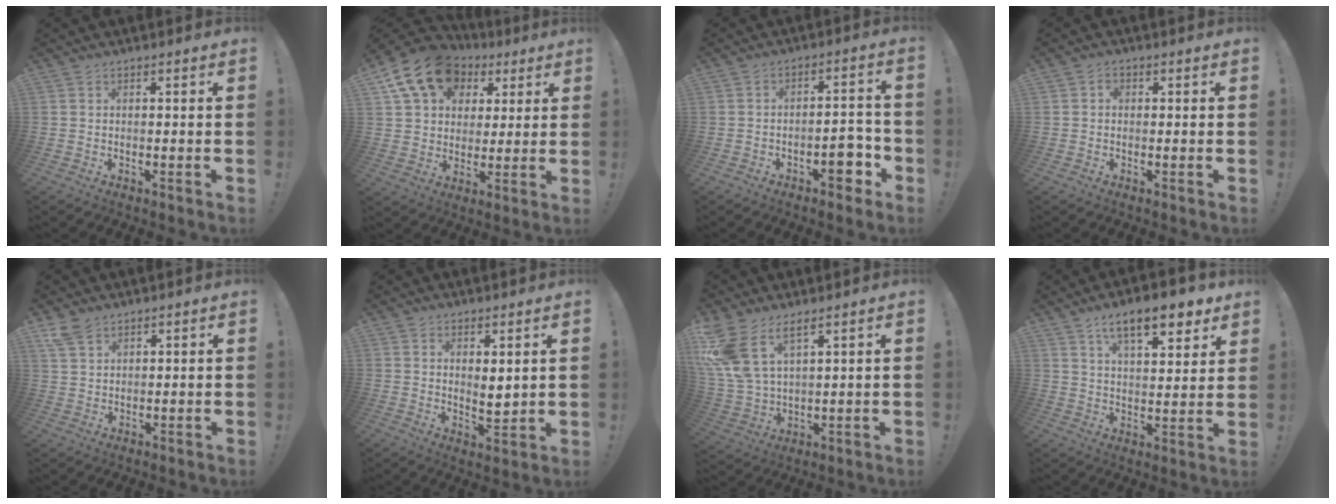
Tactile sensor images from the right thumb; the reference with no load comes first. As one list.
[{"total": 16.9, "force": [8.2, 12.2, 8.2], "torque": [-0.121, -0.041, 0.159]}, {"total": 8.4, "force": [-4.1, 4.1, 6.1], "torque": [-0.062, 0.021, -0.068]}, {"total": 1.5, "force": [-0.1, 1.3, 0.8], "torque": [-0.008, 0.002, -0.004]}, {"total": 6.2, "force": [4.6, 3.6, 2.1], "torque": [-0.033, -0.024, 0.088]}, {"total": 4.2, "force": [2.7, 2.0, 2.6], "torque": [-0.031, -0.028, 0.047]}, {"total": 10.6, "force": [7.1, 4.7, 6.3], "torque": [-0.141, -0.038, 0.139]}, {"total": 12.8, "force": [8.2, 4.1, 8.9], "torque": [-0.134, -0.042, 0.136]}]